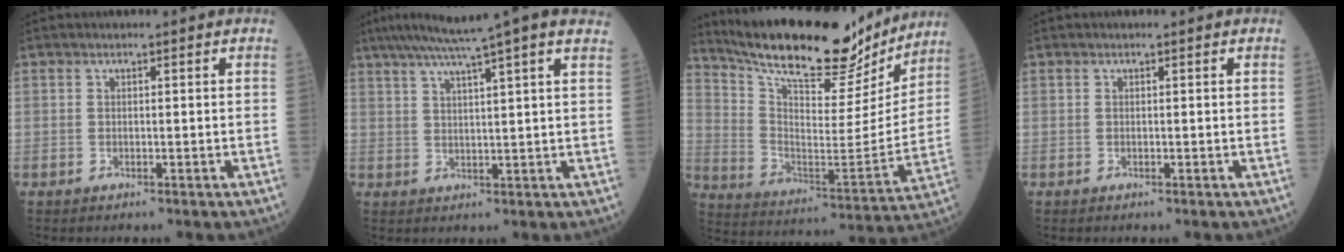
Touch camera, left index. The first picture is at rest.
{"total": 12.2, "force": [9.5, -0.9, 7.6], "torque": [-0.128, 0.041, 0.121]}
{"total": 23.5, "force": [20.6, 5.3, 10.1], "torque": [-0.175, -0.018, 0.314]}
{"total": 0.0}